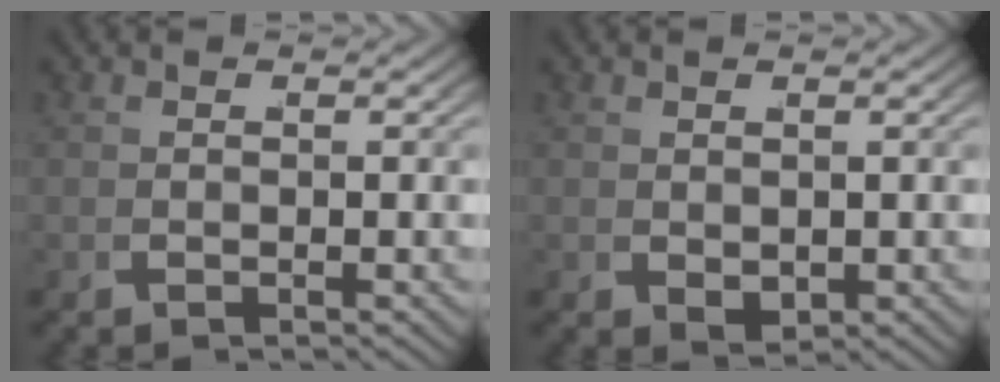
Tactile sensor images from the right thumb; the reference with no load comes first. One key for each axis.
{"total": 1.5, "fx": 0.2, "fy": 1.0, "fz": 1.0, "tx": -0.021, "ty": -0.014, "tz": 0.020}